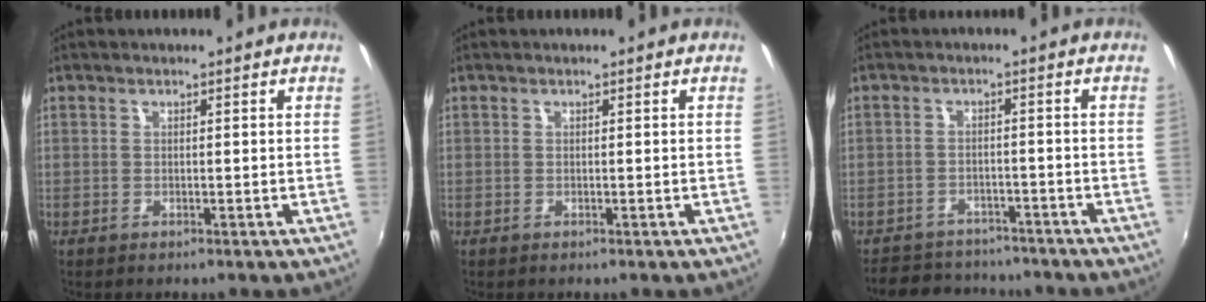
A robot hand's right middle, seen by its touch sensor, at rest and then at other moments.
{"total": 0.0}
{"total": 10.6, "force": [-9.3, 4.2, 2.6], "torque": [-0.072, 0.014, -0.131]}